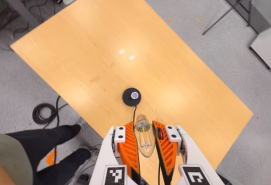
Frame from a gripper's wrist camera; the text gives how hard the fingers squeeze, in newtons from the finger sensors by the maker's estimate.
{"total": 21.1, "left": 23.4, "right": 18.8}